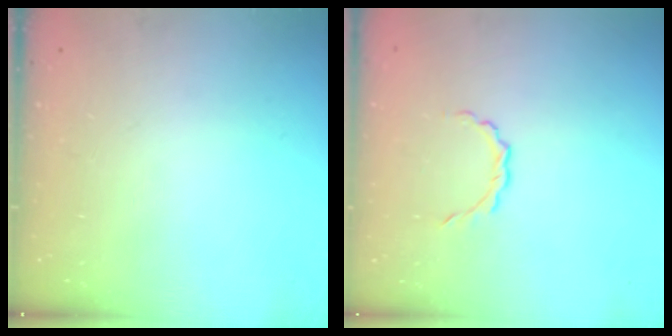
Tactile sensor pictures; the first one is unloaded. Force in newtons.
{"total": 3.1, "press": 3.0, "slide": 1.0}